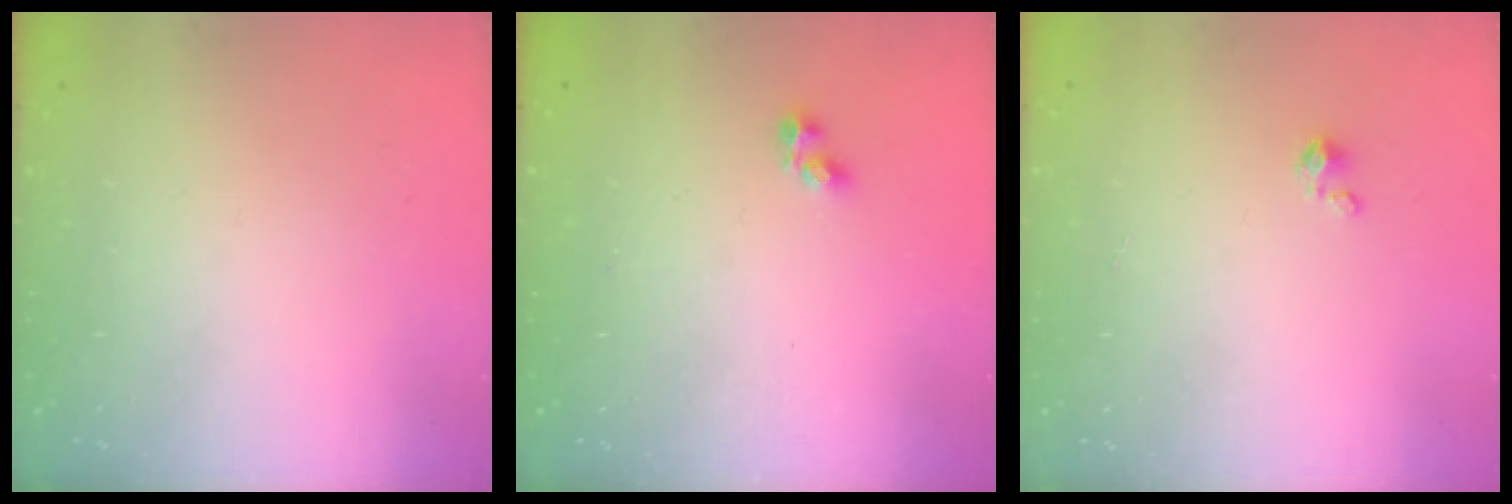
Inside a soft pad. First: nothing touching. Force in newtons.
{"total": 2.4, "press": 2.3, "slide": 0.4}
{"total": 0.0}